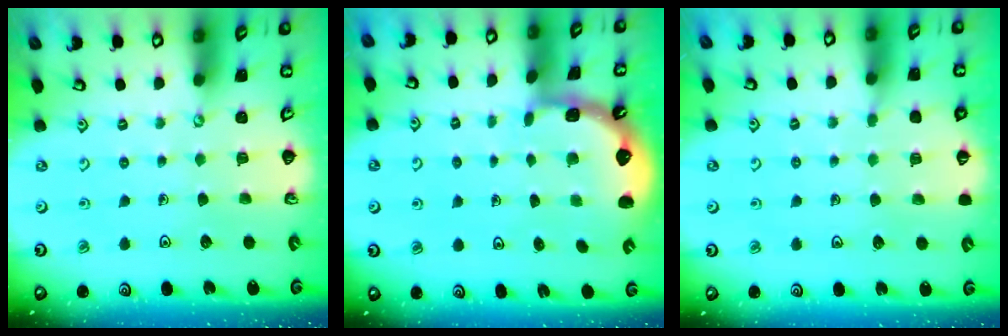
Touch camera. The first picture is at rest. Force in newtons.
{"total": 1.4, "press": 1.4, "slide": 0.1}
{"total": 3.3, "press": 3.3, "slide": 0.5}